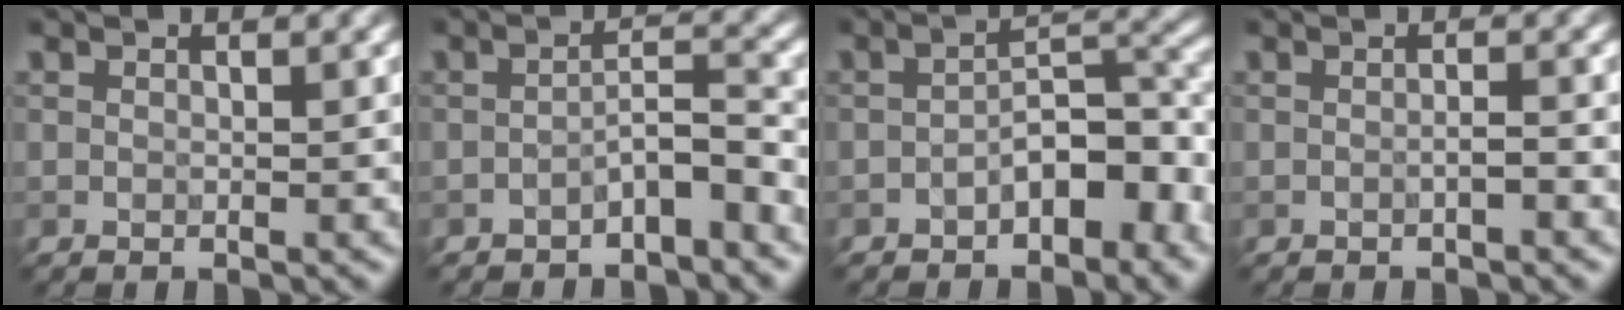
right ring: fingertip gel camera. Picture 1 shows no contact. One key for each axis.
{"total": 2.7, "fx": -1.9, "fy": 0.5, "fz": 1.8, "tx": -0.028, "ty": 0.015, "tz": -0.034}
{"total": 5.1, "fx": -2.3, "fy": 2.3, "fz": 3.9, "tx": -0.051, "ty": 0.016, "tz": -0.041}
{"total": 0.9, "fx": -0.4, "fy": 0.1, "fz": 0.8, "tx": -0.012, "ty": 0.002, "tz": -0.008}